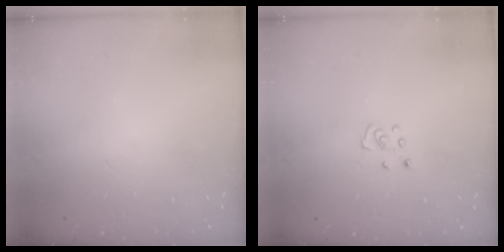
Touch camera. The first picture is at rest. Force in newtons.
{"total": 3.8, "press": 3.8, "slide": 0.3}